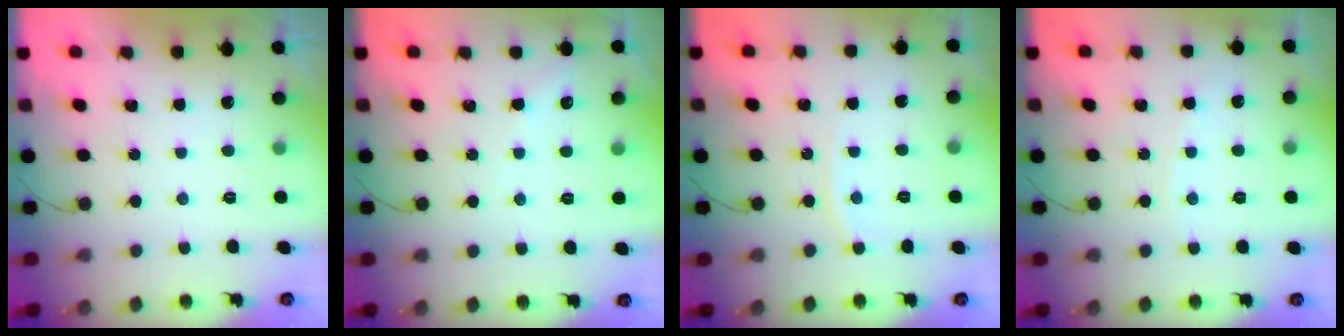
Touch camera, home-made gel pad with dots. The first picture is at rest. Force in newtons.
{"total": 3.0, "press": 3.0, "slide": 0.4}
{"total": 3.7, "press": 3.7, "slide": 0.5}
{"total": 2.6, "press": 2.6, "slide": 0.2}